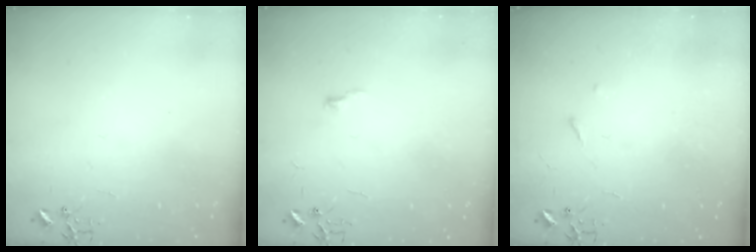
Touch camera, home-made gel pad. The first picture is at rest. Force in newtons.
{"total": 3.5, "press": 3.5, "slide": 0.4}
{"total": 2.9, "press": 2.8, "slide": 0.5}